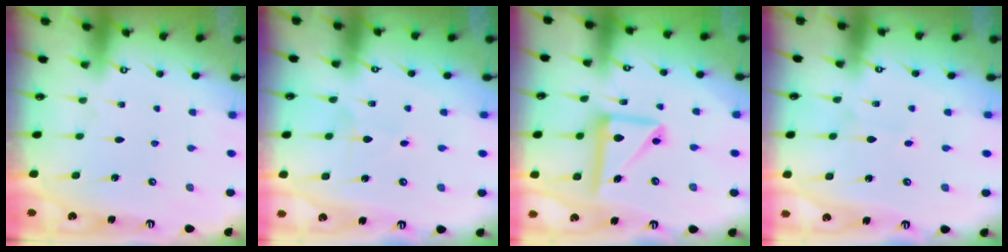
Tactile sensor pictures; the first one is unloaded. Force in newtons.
{"total": 2.5, "press": 2.5, "slide": 0.1}
{"total": 13.7, "press": 13.6, "slide": 2.2}
{"total": 2.3, "press": 2.3, "slide": 0.2}